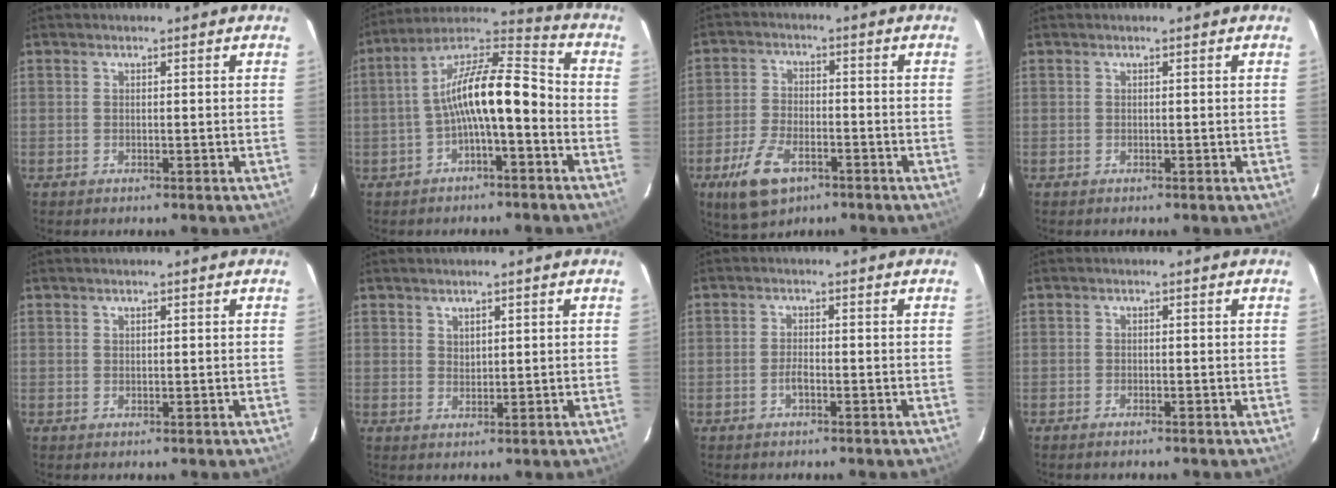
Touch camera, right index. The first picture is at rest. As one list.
[{"total": 12.5, "force": [-3.2, 3.5, 11.5], "torque": [-0.214, 0.028, -0.059]}, {"total": 10.1, "force": [-5.6, 5.1, 6.6], "torque": [-0.156, -0.009, -0.100]}, {"total": 0.0}, {"total": 0.7, "force": [0.5, 0.3, 0.3], "torque": [-0.006, 0.002, 0.009]}, {"total": 1.9, "force": [1.4, 1.0, 0.8], "torque": [-0.010, 0.001, 0.027]}, {"total": 1.8, "force": [-0.9, 0.6, 1.5], "torque": [-0.030, 0.002, -0.017]}, {"total": 1.0, "force": [-0.9, 0.2, 0.4], "torque": [-0.012, -0.002, -0.019]}]